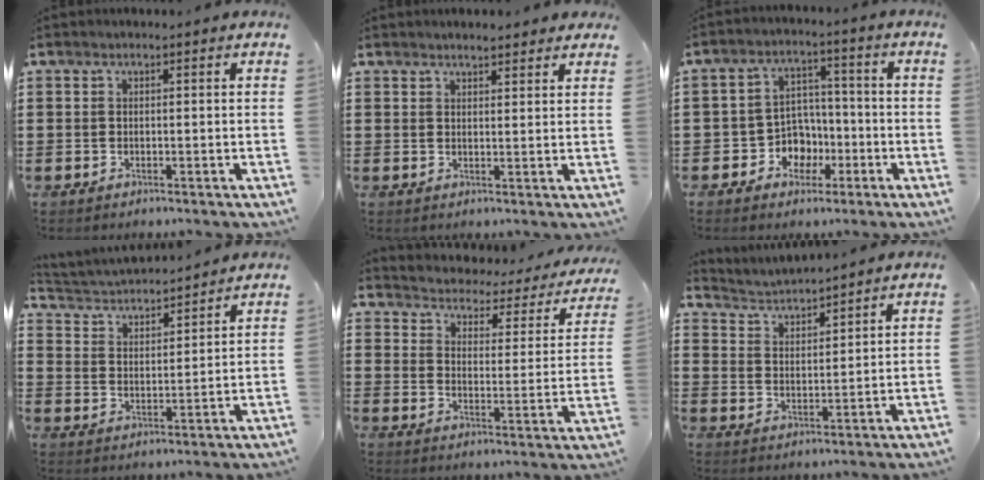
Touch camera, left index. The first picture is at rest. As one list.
[{"total": 2.2, "force": [2.1, 0.3, 0.6], "torque": [-0.015, 0.004, 0.040]}, {"total": 6.0, "force": [-2.0, 5.3, 1.8], "torque": [-0.046, 0.013, -0.034]}, {"total": 3.7, "force": [3.7, 0.3, 0.3], "torque": [-0.026, -0.026, 0.060]}, {"total": 2.1, "force": [2.1, 0.4, -0.1], "torque": [-0.019, -0.029, 0.023]}, {"total": 3.2, "force": [3.2, -0.1, -0.3], "torque": [-0.011, -0.022, 0.053]}]